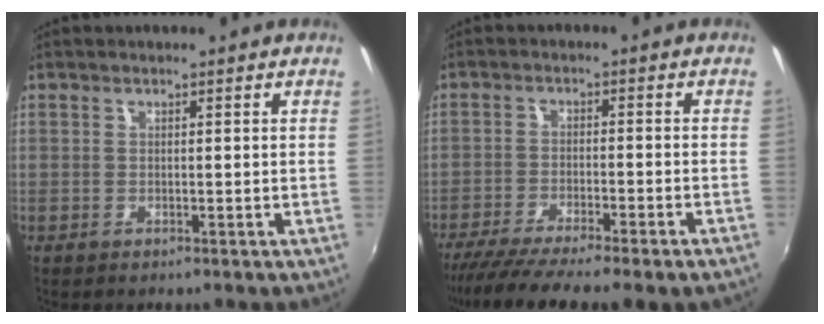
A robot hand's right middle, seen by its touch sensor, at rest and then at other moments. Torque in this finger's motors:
{"motor_torque": [1.11, -1.03, 0.33, 0.18]}